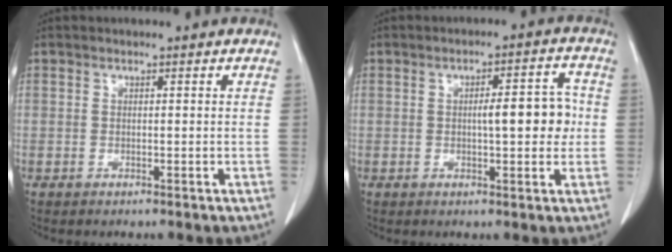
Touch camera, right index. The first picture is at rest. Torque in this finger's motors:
{"motor_torque": [0.95, -0.15, 0.43, 0.09]}